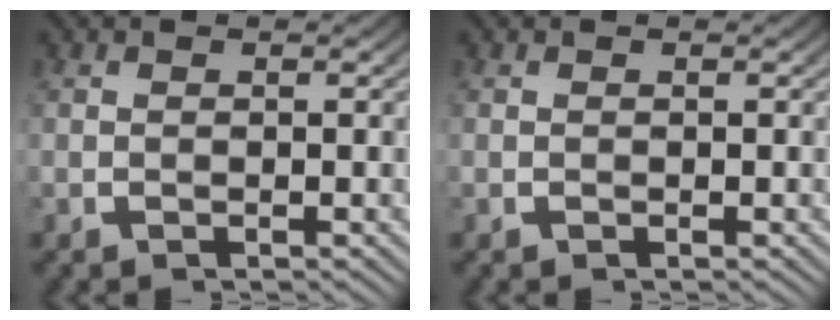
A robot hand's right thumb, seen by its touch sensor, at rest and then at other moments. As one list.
[{"total": 0.0}]